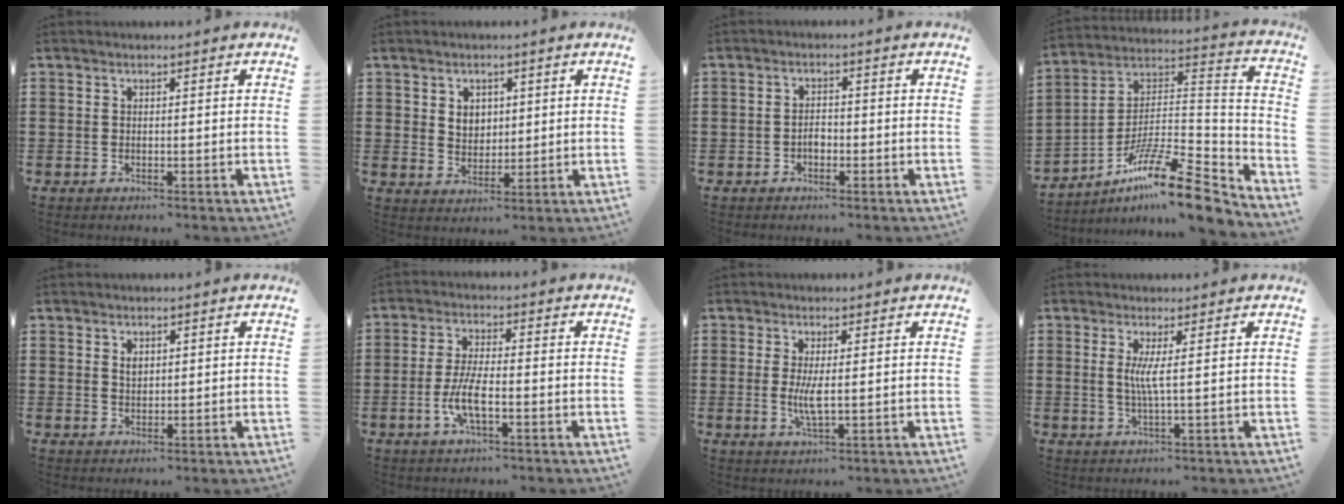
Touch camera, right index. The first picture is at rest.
{"total": 3.2, "force": [1.3, 2.6, 1.4], "torque": [-0.028, 0.007, 0.019]}
{"total": 1.9, "force": [-0.8, 1.0, 1.4], "torque": [-0.029, 0.000, -0.016]}
{"total": 13.8, "force": [-10.1, 2.4, 9.2], "torque": [-0.156, 0.022, -0.189]}
{"total": 1.6, "force": [0.7, 1.0, 1.0], "torque": [-0.021, 0.005, 0.012]}
{"total": 5.7, "force": [-2.0, 1.5, 5.2], "torque": [-0.114, -0.007, -0.042]}
{"total": 5.8, "force": [-0.2, 1.5, 5.6], "torque": [-0.121, -0.011, -0.009]}
{"total": 3.4, "force": [0.5, -0.3, 3.3], "torque": [-0.065, -0.007, 0.006]}